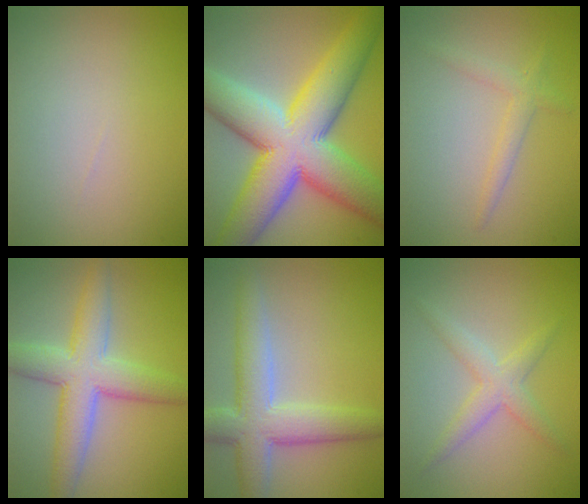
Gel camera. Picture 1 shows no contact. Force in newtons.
{"total": 14.2, "press": 14.2, "slide": 0.6}
{"total": 1.7, "press": 1.7, "slide": 0.1}
{"total": 6.5, "press": 6.5, "slide": 0.4}
{"total": 6.1, "press": 6.1, "slide": 0.4}
{"total": 2.6, "press": 2.6, "slide": 0.1}